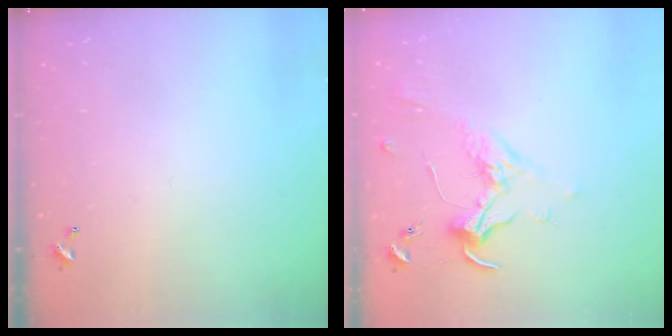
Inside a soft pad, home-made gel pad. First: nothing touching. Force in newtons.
{"total": 1.7, "press": 1.6, "slide": 0.7}